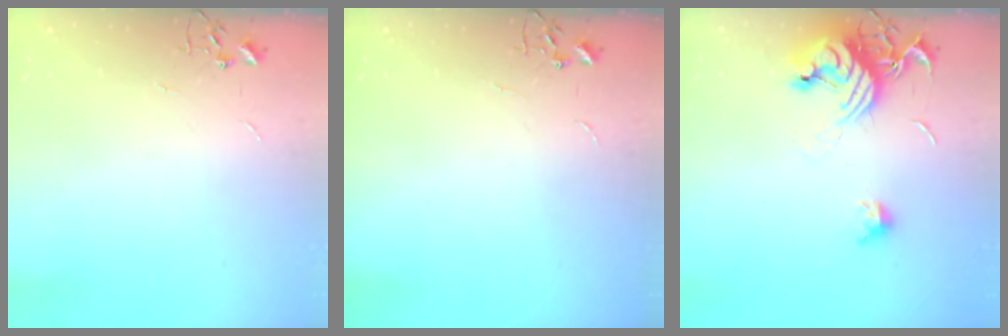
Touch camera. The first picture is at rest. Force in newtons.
{"total": 0.0}
{"total": 14.4, "press": 14.4, "slide": 0.8}